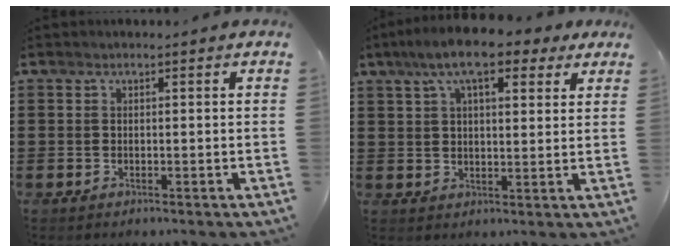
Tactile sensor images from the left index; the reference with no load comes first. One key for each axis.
{"total": 9.7, "fx": 6.6, "fy": 2.9, "fz": 6.6, "tx": -0.137, "ty": 0.003, "tz": 0.117}